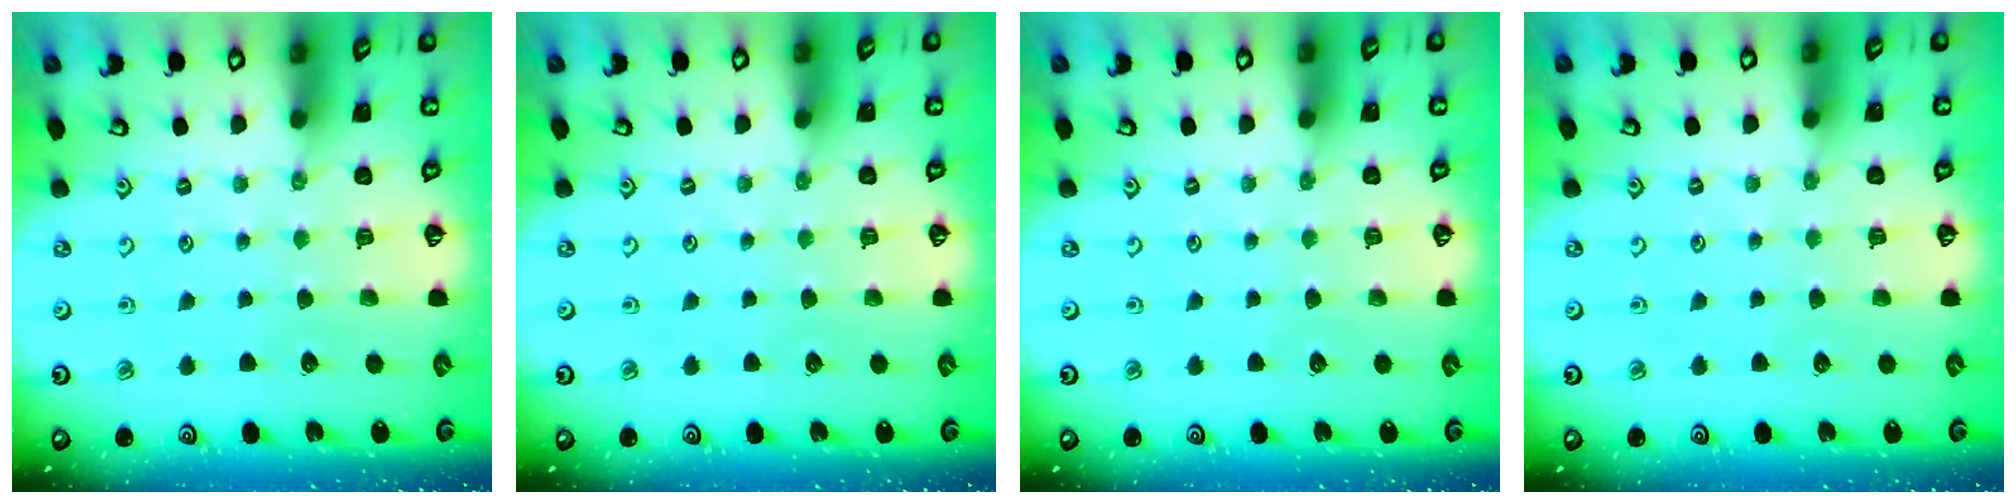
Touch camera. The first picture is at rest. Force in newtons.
{"total": 0.0}
{"total": 0.0}
{"total": 0.0}